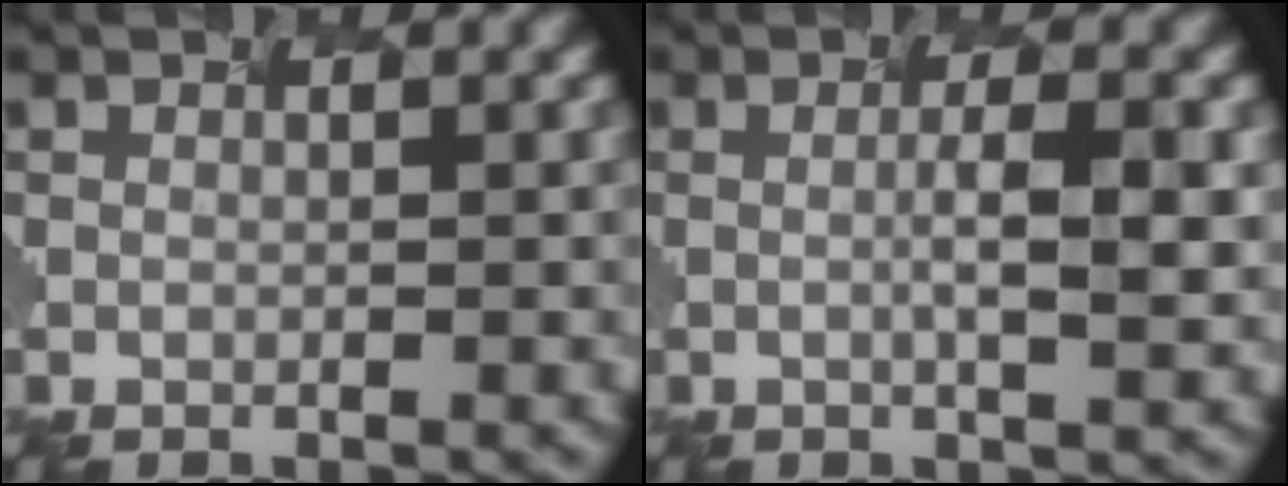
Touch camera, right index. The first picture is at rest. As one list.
[{"total": 2.9, "force": [-0.3, 0.3, 2.8], "torque": [-0.048, 0.002, 0.003]}]